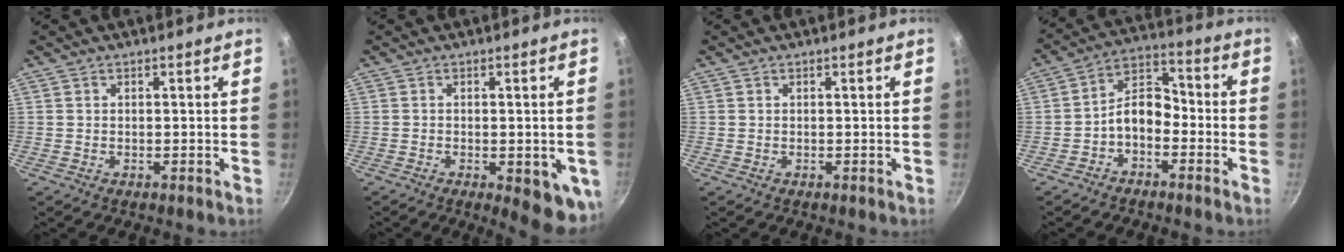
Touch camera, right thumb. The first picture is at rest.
{"total": 9.5, "force": [-2.8, 3.5, 8.4], "torque": [-0.083, -0.005, -0.030]}
{"total": 0.0}
{"total": 7.7, "force": [-2.9, 5.0, 5.0], "torque": [-0.064, 0.052, -0.066]}